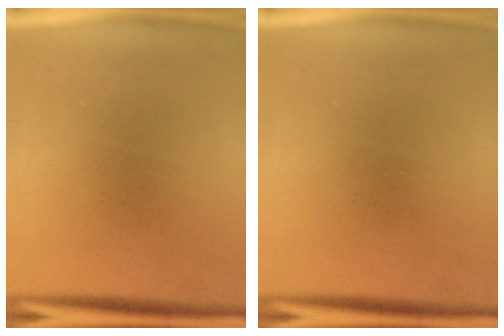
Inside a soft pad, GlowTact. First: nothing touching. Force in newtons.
{"total": 0.0}